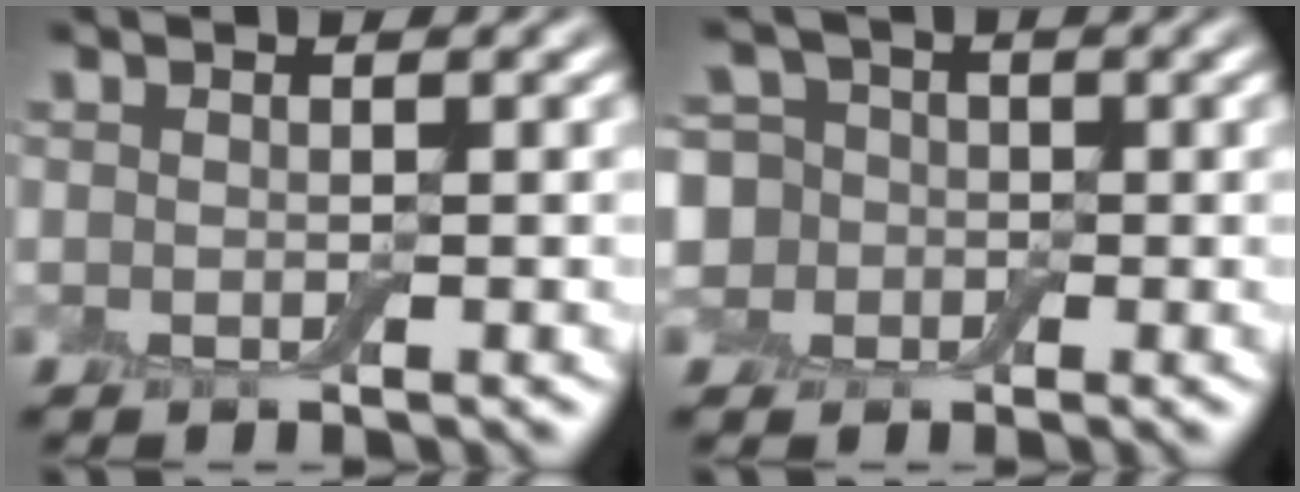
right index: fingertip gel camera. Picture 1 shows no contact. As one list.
[{"total": 6.8, "force": [0.5, 6.1, 2.8], "torque": [-0.051, 0.038, -0.039]}]